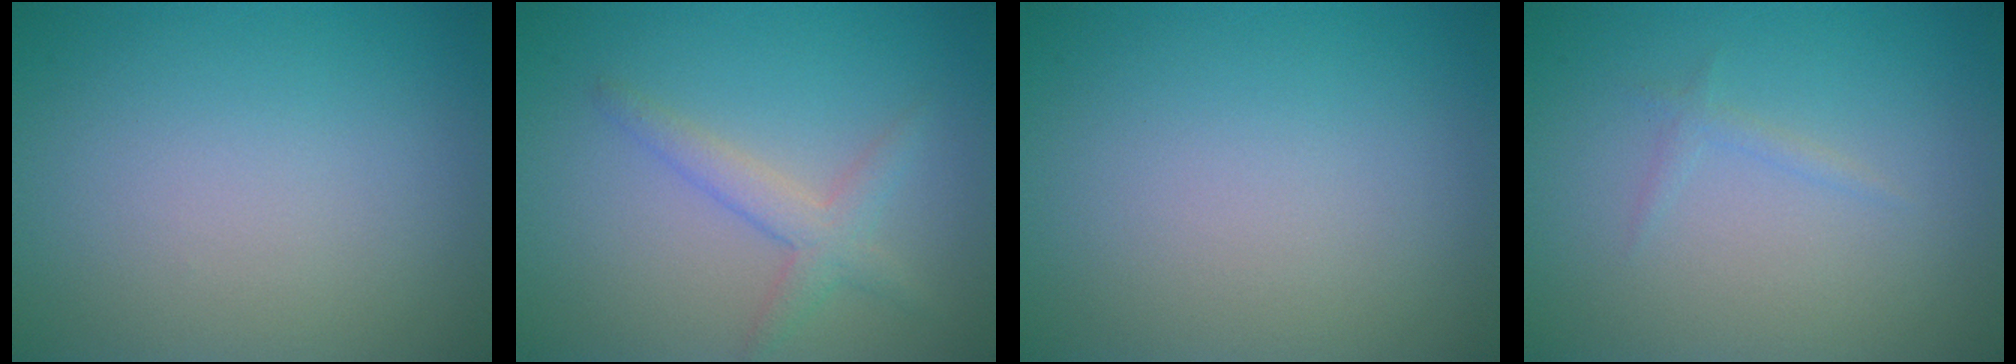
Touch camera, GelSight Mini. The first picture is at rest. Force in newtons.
{"total": 2.4, "press": 2.4, "slide": 0.2}
{"total": 0.0}
{"total": 0.7, "press": 0.7, "slide": 0.1}